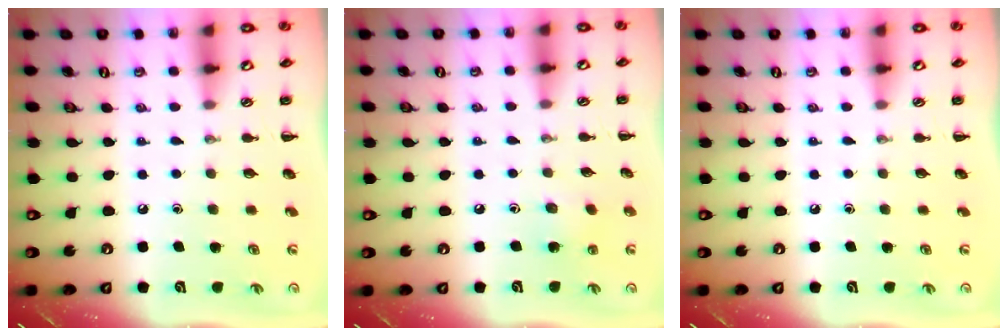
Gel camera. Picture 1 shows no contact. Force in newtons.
{"total": 7.1, "press": 7.0, "slide": 1.2}
{"total": 0.0}